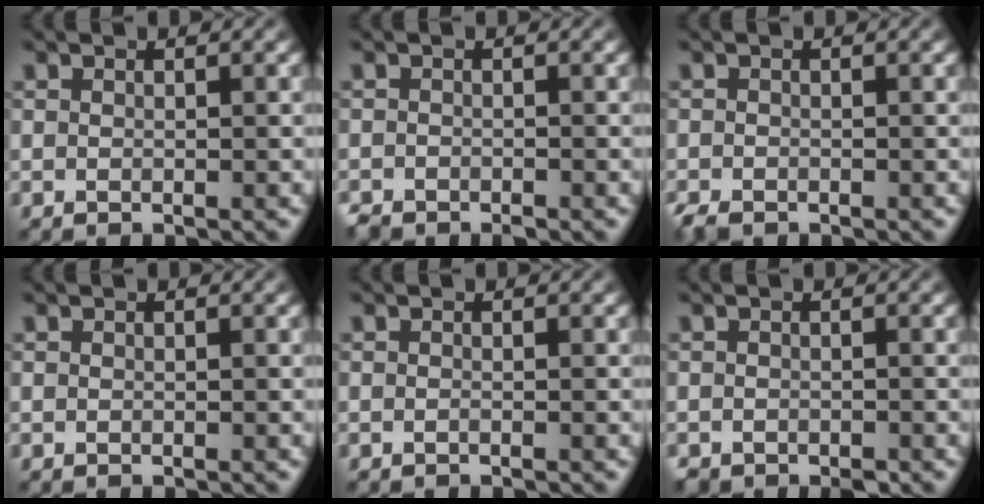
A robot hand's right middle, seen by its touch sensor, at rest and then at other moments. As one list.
[{"total": 1.3, "force": [-1.3, 0.4, 0.3], "torque": [-0.003, -0.004, -0.027]}, {"total": 1.2, "force": [-1.0, 0.5, 0.4], "torque": [-0.008, -0.004, -0.024]}, {"total": 0.0}, {"total": 0.0}, {"total": 1.2, "force": [-1.0, 0.5, 0.3], "torque": [-0.003, -0.004, -0.018]}]